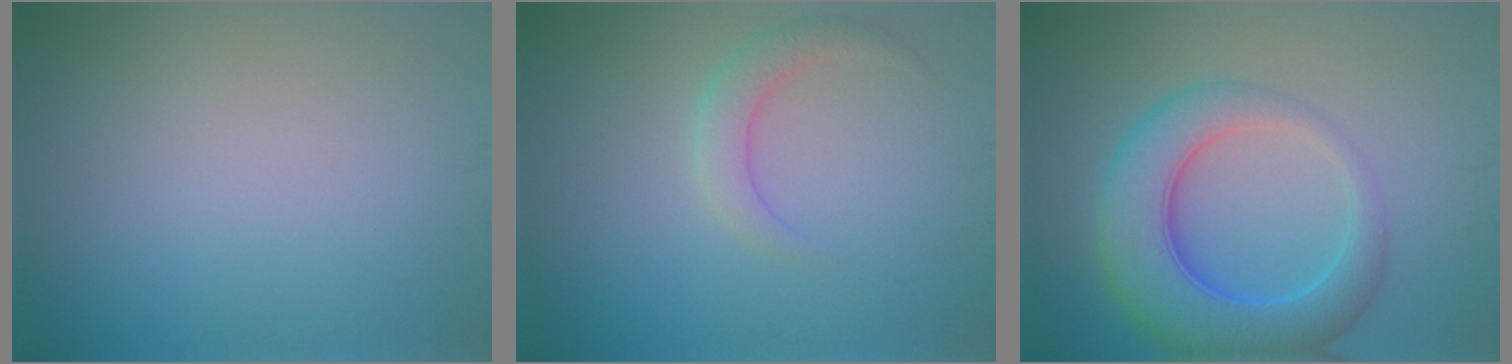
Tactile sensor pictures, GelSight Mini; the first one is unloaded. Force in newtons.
{"total": 2.2, "press": 2.2, "slide": 0.2}
{"total": 8.0, "press": 8.0, "slide": 0.3}